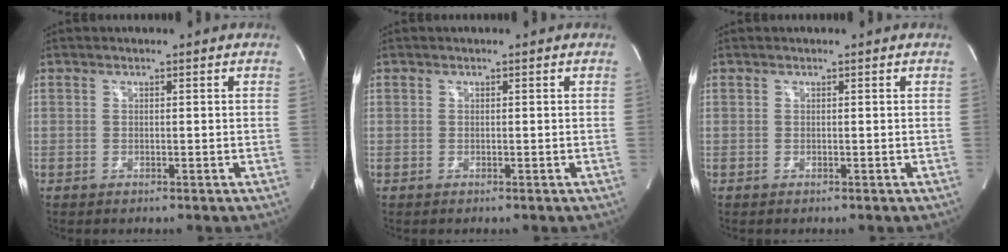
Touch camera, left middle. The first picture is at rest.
{"total": 0.0}
{"total": 0.0}